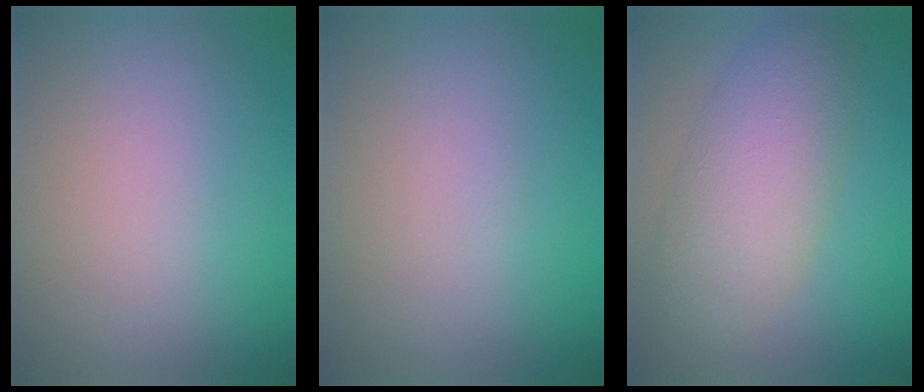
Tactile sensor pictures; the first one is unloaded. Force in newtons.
{"total": 0.0}
{"total": 6.1, "press": 6.1, "slide": 0.2}